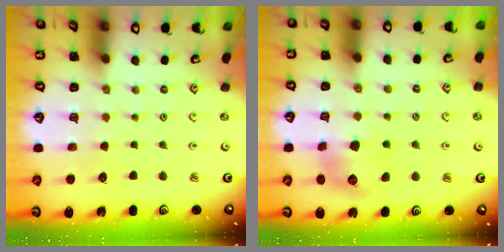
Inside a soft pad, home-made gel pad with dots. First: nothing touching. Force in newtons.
{"total": 9.5, "press": 9.5, "slide": 0.4}